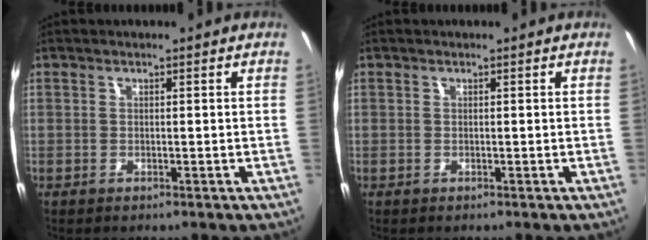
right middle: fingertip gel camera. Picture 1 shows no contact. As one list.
[{"total": 0.0}]